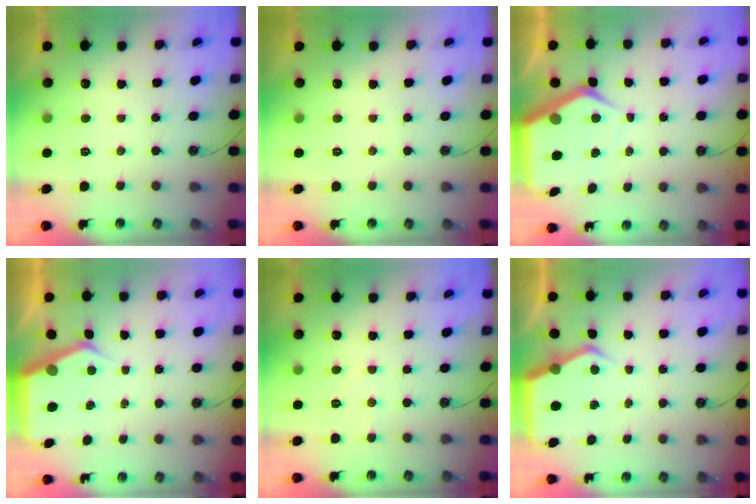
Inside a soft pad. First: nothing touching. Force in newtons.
{"total": 0.0}
{"total": 7.8, "press": 7.8, "slide": 0.7}
{"total": 6.0, "press": 6.0, "slide": 0.5}
{"total": 5.2, "press": 5.2, "slide": 0.8}
{"total": 4.8, "press": 4.8, "slide": 0.7}